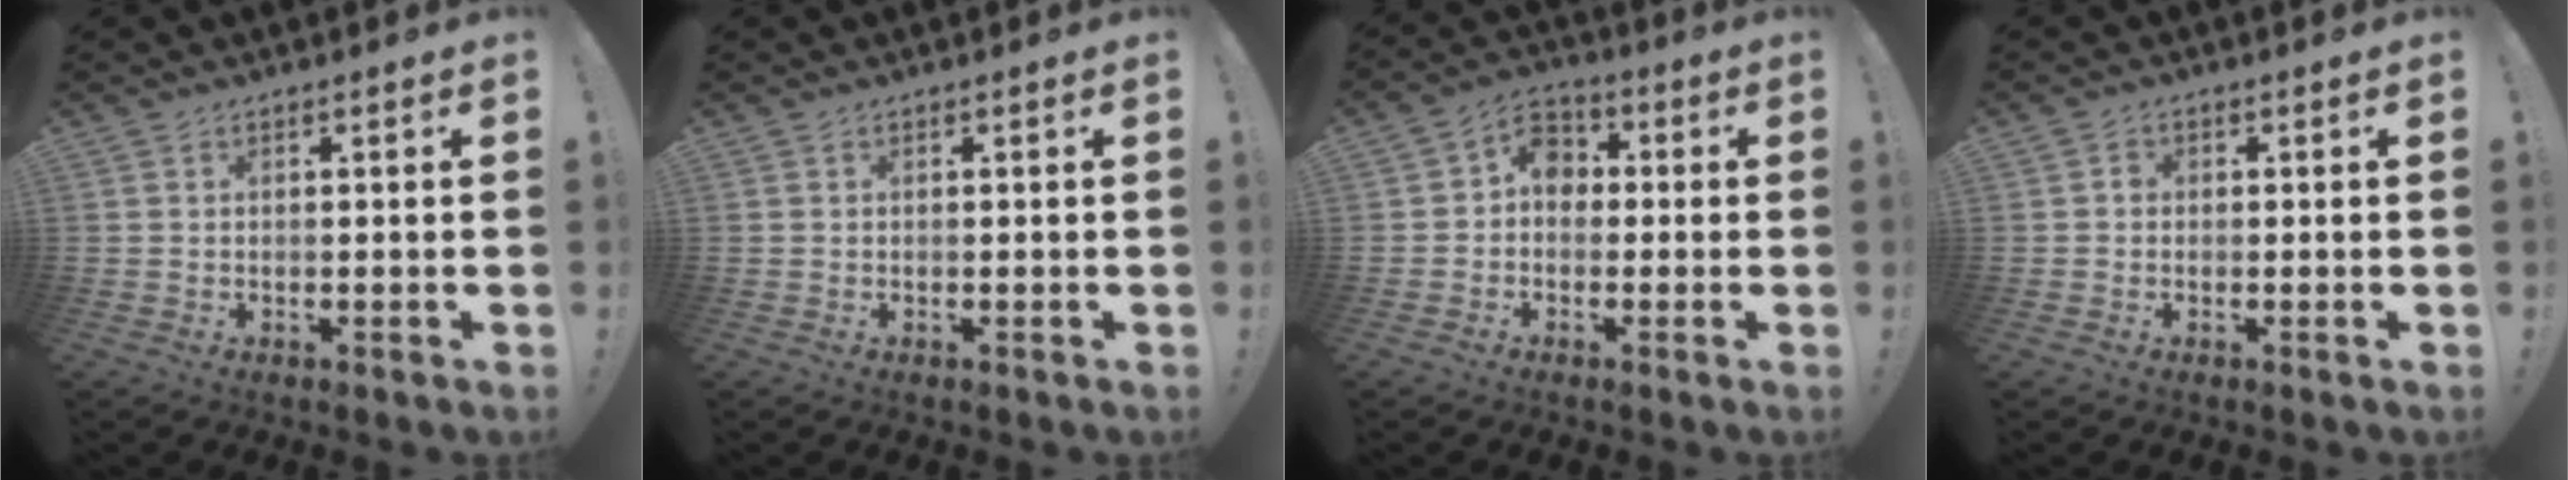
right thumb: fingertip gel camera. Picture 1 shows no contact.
{"total": 0.0}
{"total": 7.0, "force": [-0.1, 5.9, 3.7], "torque": [-0.062, 0.021, 0.004]}
{"total": 1.4, "force": [-0.4, 1.2, 0.6], "torque": [-0.005, 0.003, -0.009]}